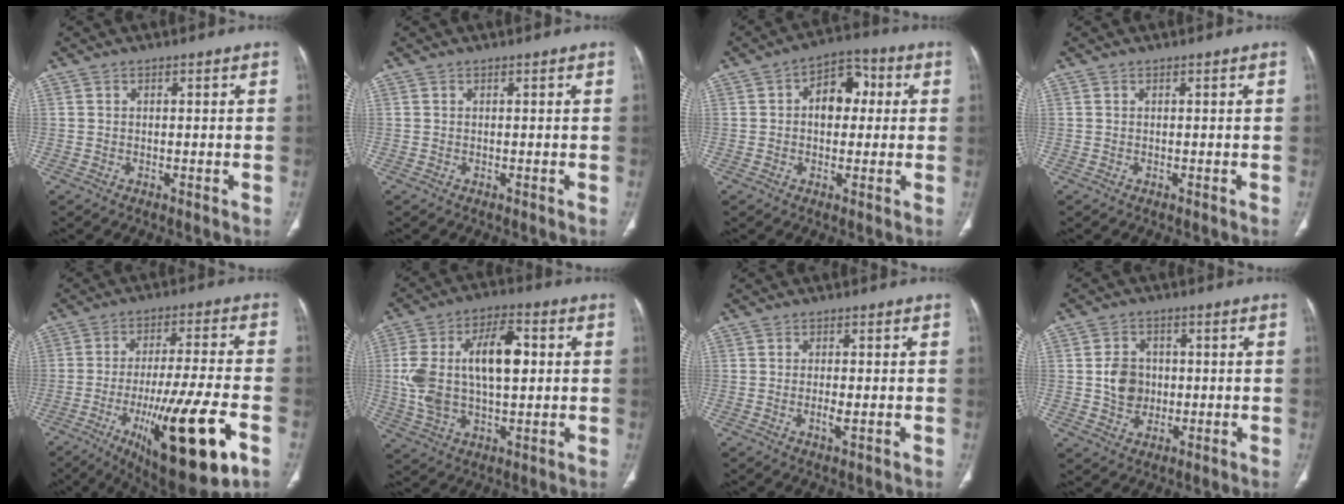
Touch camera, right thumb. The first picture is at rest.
{"total": 0.0}
{"total": 8.9, "force": [1.2, 6.1, 6.4], "torque": [-0.059, 0.023, 0.009]}
{"total": 0.0}
{"total": 21.7, "force": [-8.6, 4.4, 19.4], "torque": [-0.315, 0.008, -0.127]}
{"total": 17.1, "force": [2.0, 8.9, 14.4], "torque": [-0.266, 0.022, 0.037]}
{"total": 2.3, "force": [-0.5, 0.6, 2.1], "torque": [-0.044, -0.004, -0.011]}
{"total": 6.7, "force": [0.0, 5.6, 3.5], "torque": [-0.041, 0.002, 0.000]}